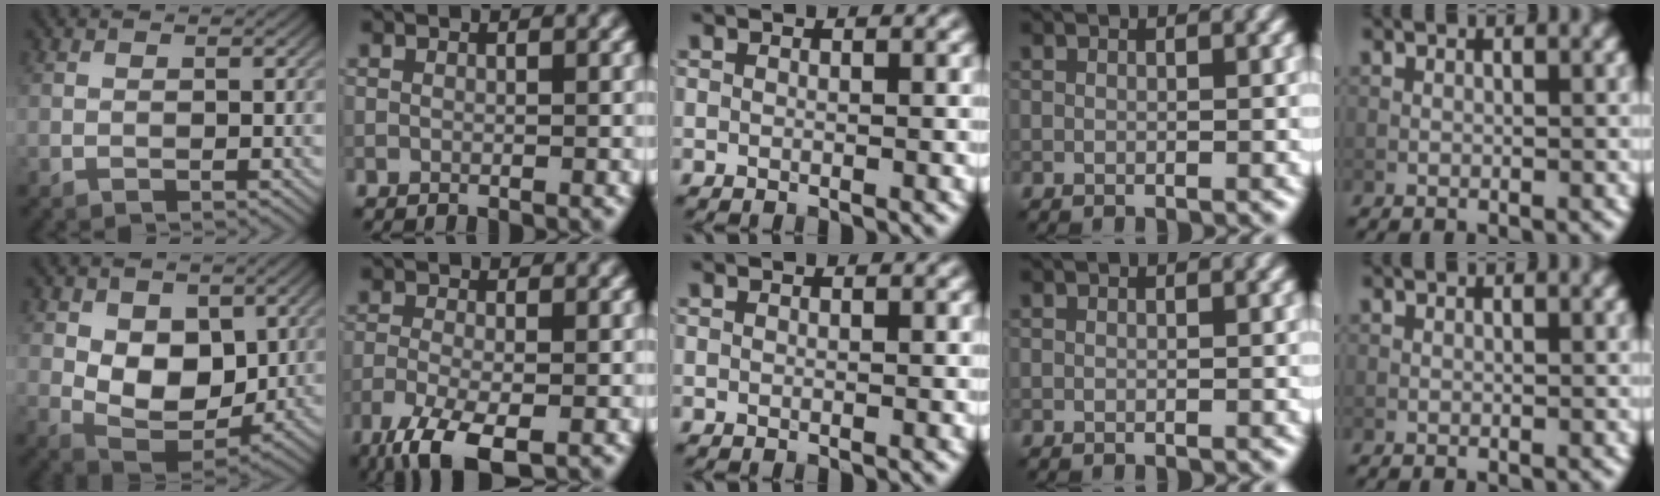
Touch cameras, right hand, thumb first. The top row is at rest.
{"thumb": {"total": 8.4, "force": [1.6, 5.9, 5.8], "torque": [-0.121, -0.015, 0.023]}, "index": {"total": 6.3, "force": [-4.0, 2.0, 4.4], "torque": [-0.096, -0.016, -0.081]}}